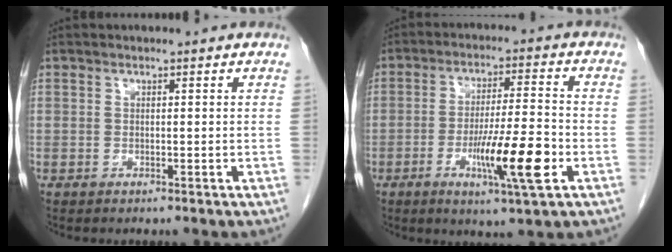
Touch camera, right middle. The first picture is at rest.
{"total": 10.7, "force": [-3.8, 0.3, 10.0], "torque": [-0.172, -0.015, -0.065]}